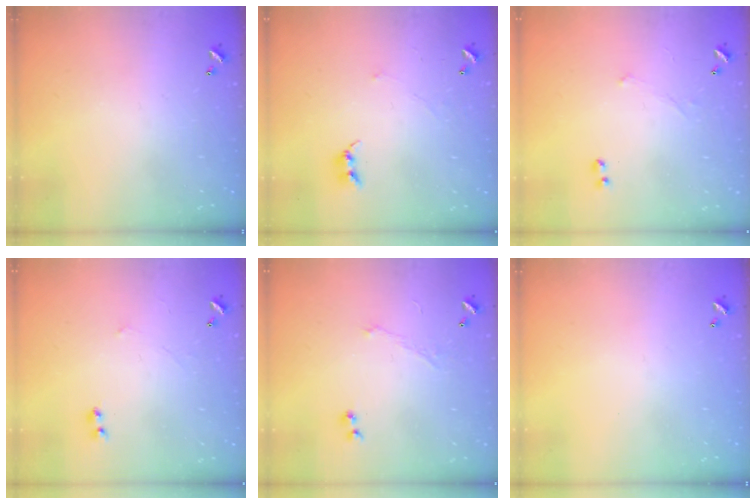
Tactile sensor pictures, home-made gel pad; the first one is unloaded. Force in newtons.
{"total": 2.7, "press": 2.7, "slide": 0.3}
{"total": 1.7, "press": 1.7, "slide": 0.4}
{"total": 2.3, "press": 2.3, "slide": 0.3}
{"total": 1.2, "press": 1.0, "slide": 0.8}
{"total": 0.0}